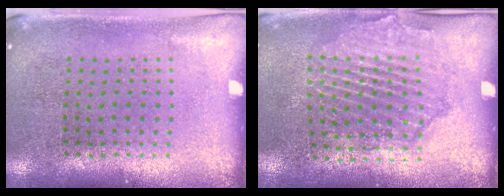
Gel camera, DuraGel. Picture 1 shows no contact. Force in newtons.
{"total": 1.6, "press": 1.5, "slide": 0.4}